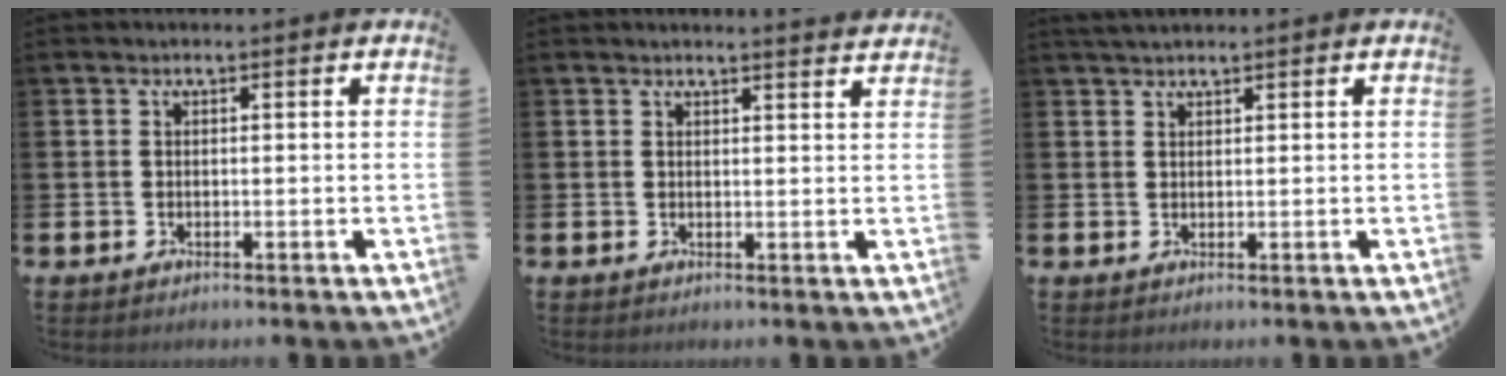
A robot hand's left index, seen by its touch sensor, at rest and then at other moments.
{"total": 2.0, "force": [2.0, -0.2, -0.1], "torque": [0.010, -0.016, 0.034]}
{"total": 1.8, "force": [1.7, 0.3, 0.5], "torque": [-0.010, 0.004, 0.031]}